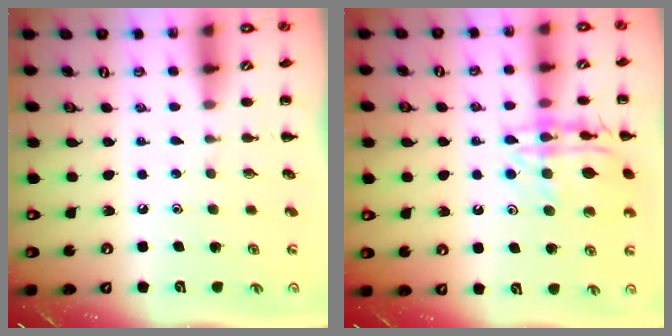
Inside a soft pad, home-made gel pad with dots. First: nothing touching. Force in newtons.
{"total": 14.6, "press": 14.5, "slide": 1.4}